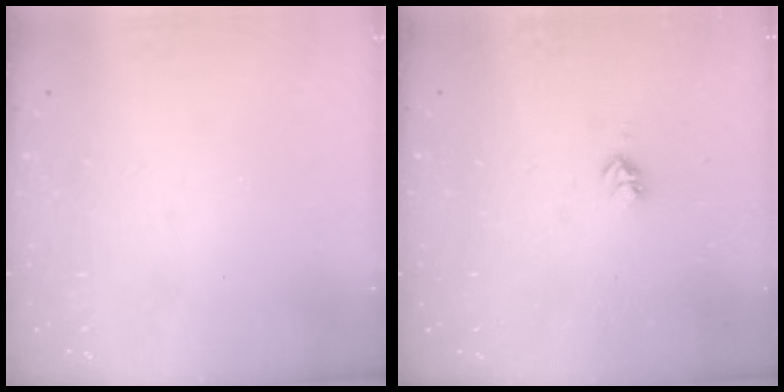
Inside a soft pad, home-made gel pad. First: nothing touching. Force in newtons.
{"total": 2.8, "press": 2.8, "slide": 0.2}